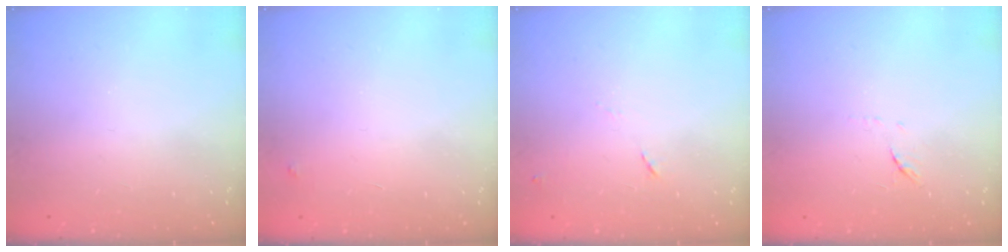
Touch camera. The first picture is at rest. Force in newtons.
{"total": 4.0, "press": 4.0, "slide": 0.2}
{"total": 7.4, "press": 7.4, "slide": 0.7}
{"total": 5.4, "press": 5.3, "slide": 0.9}